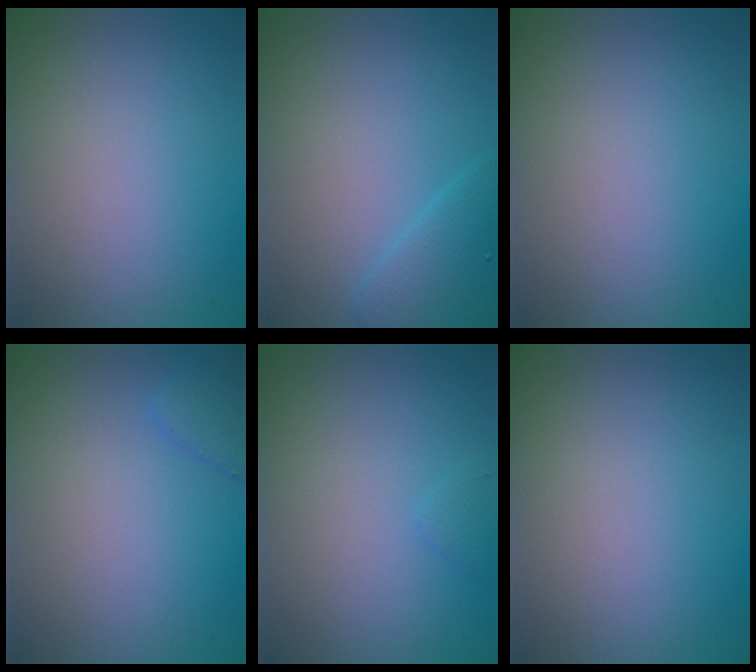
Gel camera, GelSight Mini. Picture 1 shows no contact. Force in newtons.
{"total": 2.6, "press": 2.6, "slide": 0.2}
{"total": 0.0}
{"total": 1.5, "press": 1.5, "slide": 0.1}
{"total": 0.7, "press": 0.7, "slide": 0.0}
{"total": 0.0}